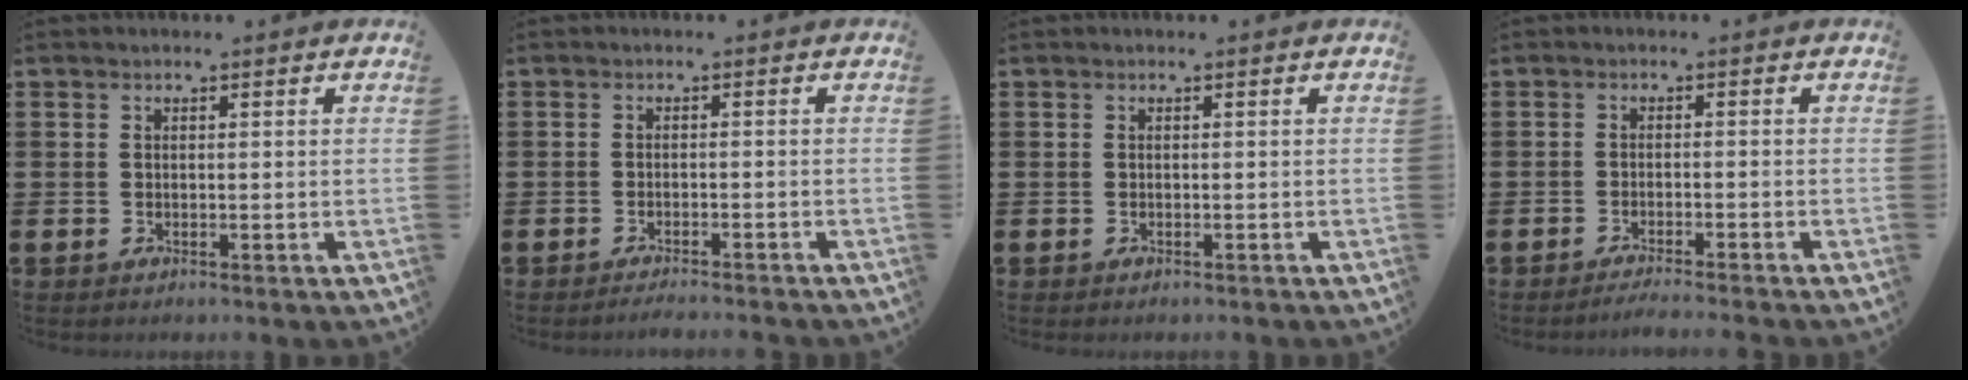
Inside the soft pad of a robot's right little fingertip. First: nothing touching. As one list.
[{"total": 1.2, "force": [-1.2, -0.2, 0.3], "torque": [-0.004, -0.001, -0.023]}, {"total": 0.0}, {"total": 1.5, "force": [-1.4, -0.3, 0.5], "torque": [-0.006, 0.000, -0.026]}]